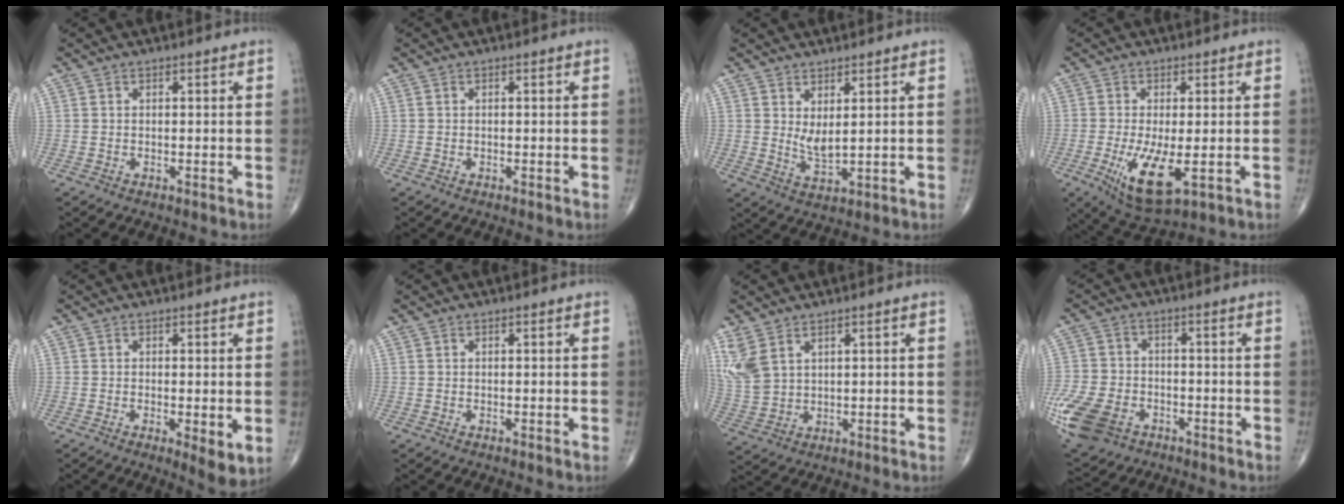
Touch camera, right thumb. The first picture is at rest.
{"total": 0.0}
{"total": 4.0, "force": [1.4, 1.3, 3.5], "torque": [-0.064, -0.024, 0.033]}
{"total": 9.8, "force": [-2.5, 3.4, 8.9], "torque": [-0.167, -0.029, -0.034]}
{"total": 4.5, "force": [-0.7, 1.3, 4.3], "torque": [-0.068, -0.017, -0.013]}
{"total": 0.0}
{"total": 7.3, "force": [4.1, 4.1, 4.5], "torque": [-0.104, -0.009, 0.099]}
{"total": 14.9, "force": [-6.8, 10.4, 8.4], "torque": [-0.197, 0.005, -0.118]}